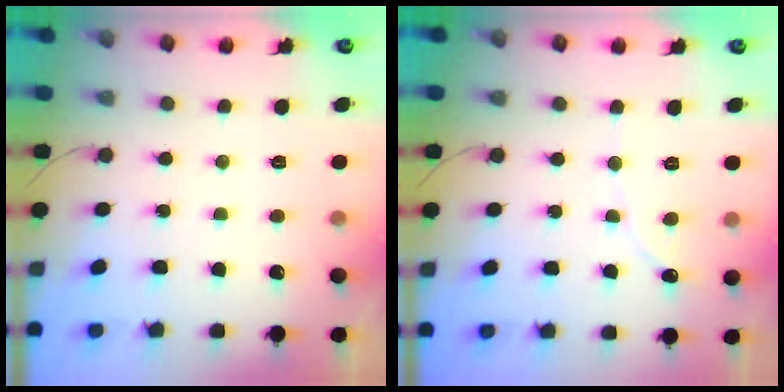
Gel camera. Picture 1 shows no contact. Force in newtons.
{"total": 0.7, "press": 0.7, "slide": 0.0}